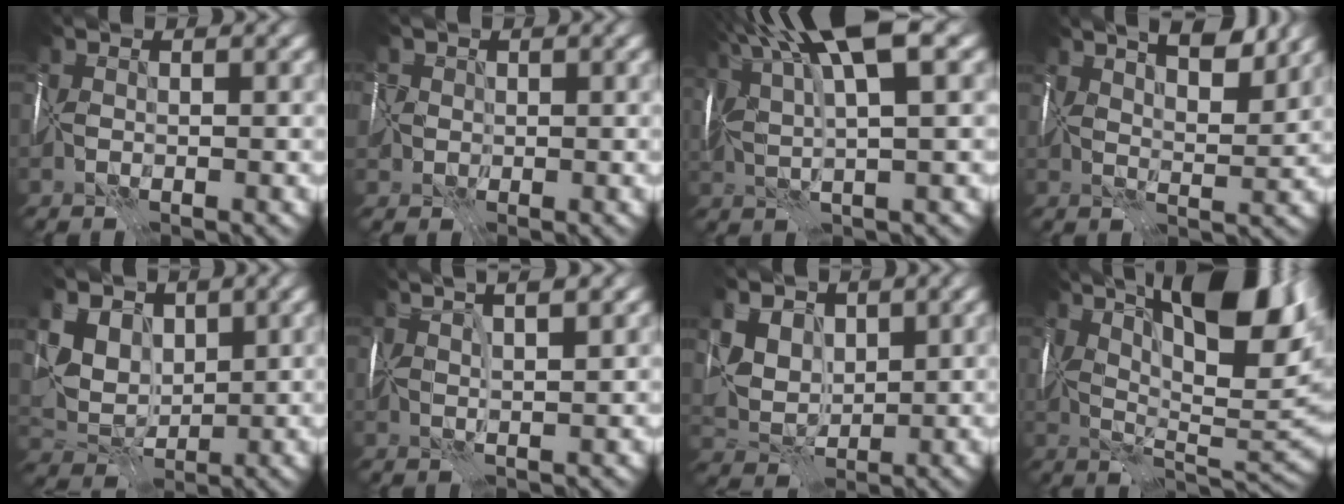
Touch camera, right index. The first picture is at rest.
{"total": 2.9, "force": [1.2, 2.5, 0.5], "torque": [-0.009, 0.026, -0.002]}
{"total": 10.3, "force": [4.9, 2.2, 8.8], "torque": [-0.163, 0.025, 0.085]}
{"total": 7.2, "force": [5.3, 2.0, 4.4], "torque": [-0.045, 0.026, 0.058]}
{"total": 5.4, "force": [3.0, 4.1, 2.0], "torque": [-0.063, 0.006, 0.052]}
{"total": 6.8, "force": [4.3, 1.9, 4.9], "torque": [-0.055, 0.044, 0.044]}
{"total": 4.7, "force": [2.6, 3.5, 1.8], "torque": [-0.054, 0.004, 0.051]}
{"total": 15.9, "force": [7.1, 6.1, 12.8], "torque": [-0.205, 0.024, 0.120]}